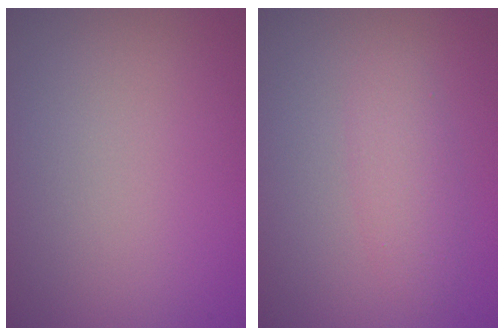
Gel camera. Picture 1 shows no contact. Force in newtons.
{"total": 2.2, "press": 2.2, "slide": 0.1}